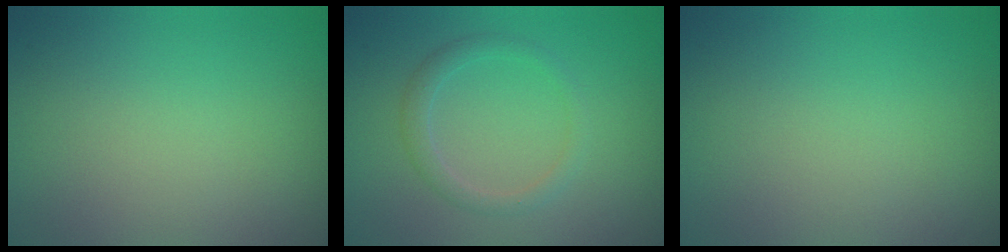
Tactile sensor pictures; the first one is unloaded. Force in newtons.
{"total": 1.6, "press": 1.6, "slide": 0.1}
{"total": 0.0}